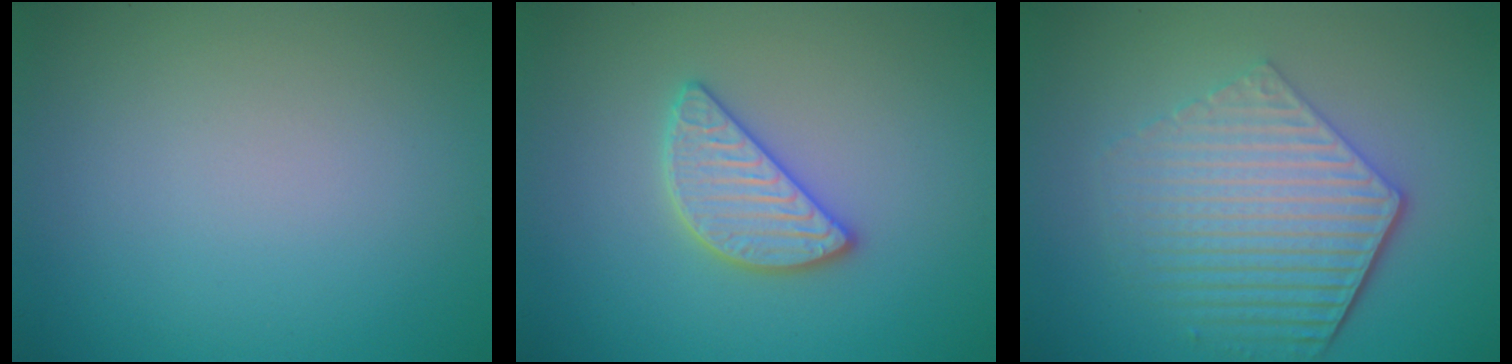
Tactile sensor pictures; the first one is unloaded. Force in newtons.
{"total": 3.0, "press": 3.0, "slide": 0.2}
{"total": 6.2, "press": 4.5, "slide": 4.2}